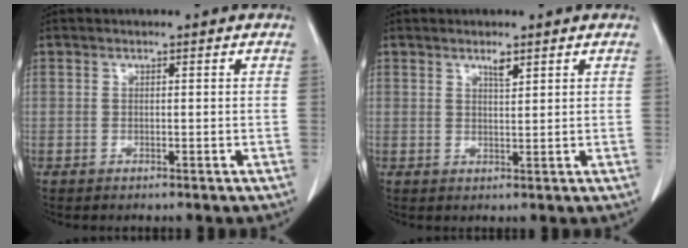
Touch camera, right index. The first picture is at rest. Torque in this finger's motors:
{"motor_torque": [0.03, 0.05, 0.02, 0.00]}